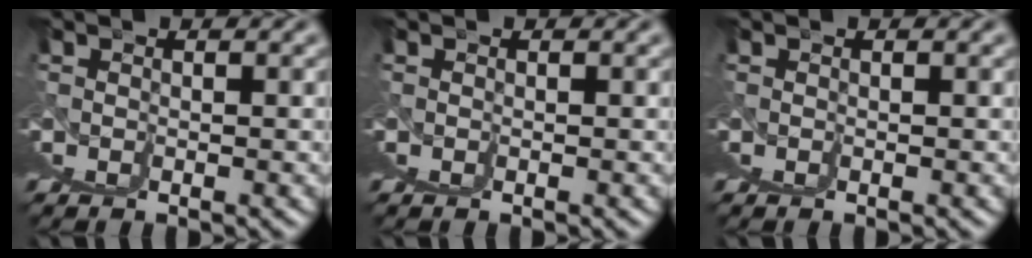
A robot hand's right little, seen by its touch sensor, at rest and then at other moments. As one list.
[{"total": 0.0}, {"total": 0.0}]